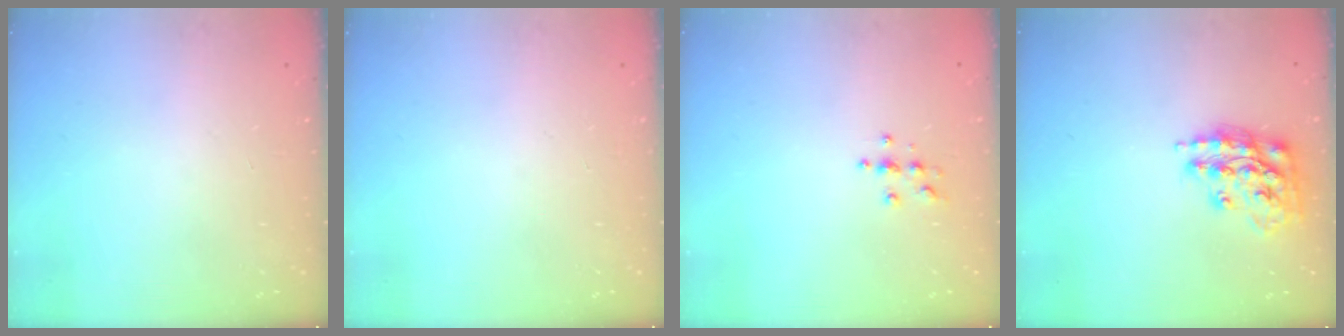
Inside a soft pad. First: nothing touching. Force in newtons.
{"total": 0.0}
{"total": 4.0, "press": 3.9, "slide": 0.4}
{"total": 15.2, "press": 15.1, "slide": 0.8}